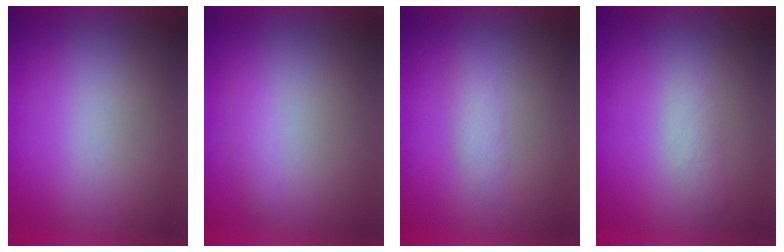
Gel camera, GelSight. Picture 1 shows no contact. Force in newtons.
{"total": 1.4}
{"total": 1.9}
{"total": 1.8}